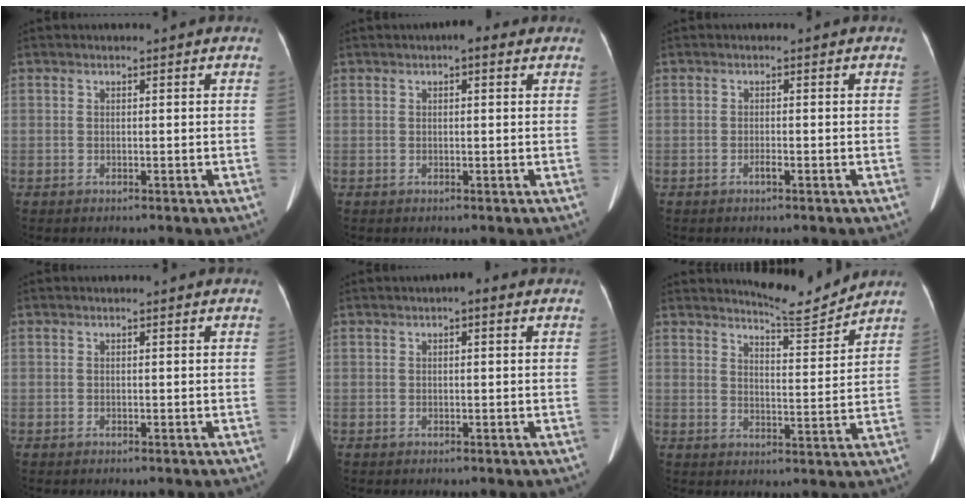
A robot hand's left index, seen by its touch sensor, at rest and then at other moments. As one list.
[{"total": 2.2, "force": [1.2, 0.8, 1.7], "torque": [-0.023, 0.012, 0.010]}, {"total": 0.8, "force": [-0.6, 0.0, 0.6], "torque": [-0.015, 0.000, -0.009]}, {"total": 0.0}, {"total": 1.5, "force": [0.6, 0.6, 1.3], "torque": [-0.016, 0.007, 0.001]}, {"total": 6.4, "force": [6.3, -0.6, 0.3], "torque": [-0.019, -0.026, 0.096]}]